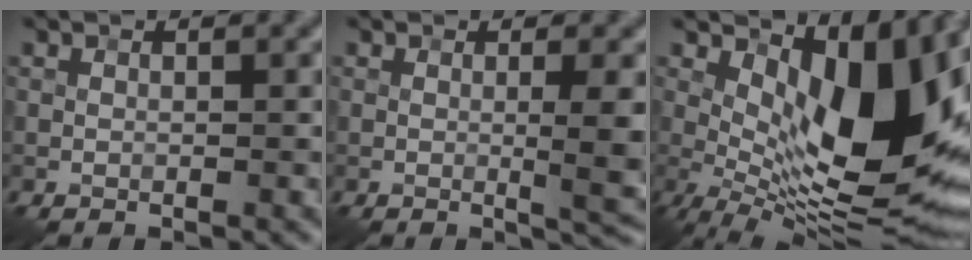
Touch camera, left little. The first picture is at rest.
{"total": 3.6, "force": [0.0, 0.6, 3.6], "torque": [-0.052, -0.006, 0.004]}
{"total": 12.8, "force": [1.6, 5.4, 11.5], "torque": [-0.166, -0.002, 0.025]}